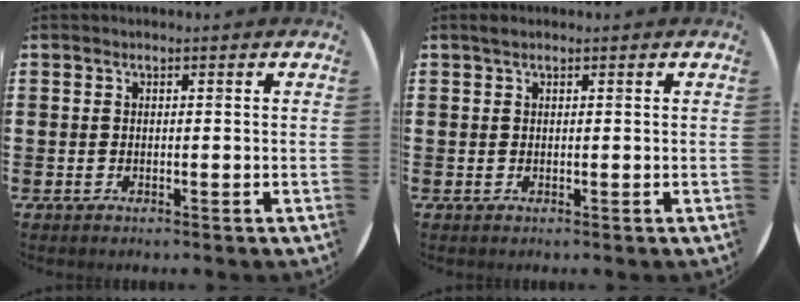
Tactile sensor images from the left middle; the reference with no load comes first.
{"total": 0.7, "force": [0.5, 0.3, 0.3], "torque": [-0.006, 0.003, 0.009]}